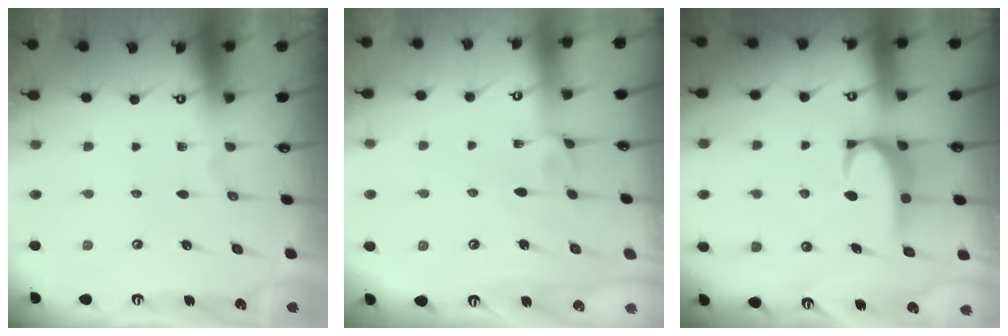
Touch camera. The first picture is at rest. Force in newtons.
{"total": 3.9, "press": 3.9, "slide": 0.1}
{"total": 2.9, "press": 2.9, "slide": 0.3}